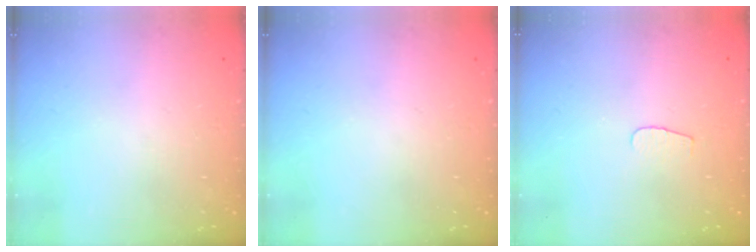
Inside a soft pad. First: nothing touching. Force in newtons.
{"total": 0.0}
{"total": 3.5, "press": 3.5, "slide": 0.4}